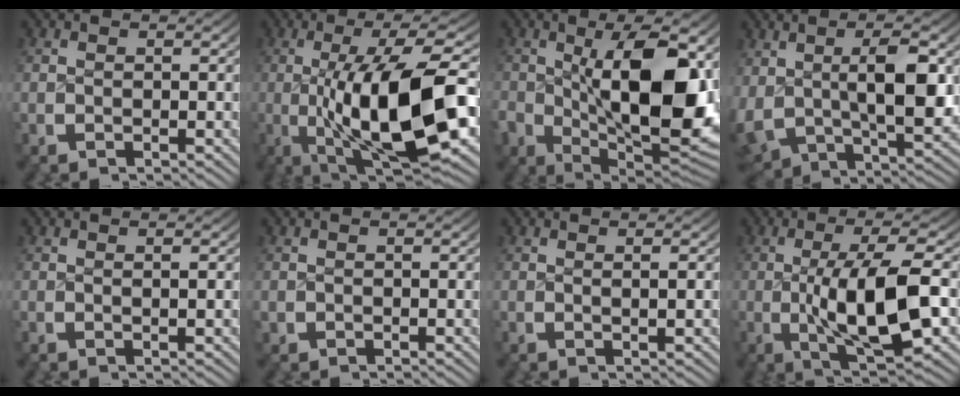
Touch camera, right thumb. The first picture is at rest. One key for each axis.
{"total": 16.1, "fx": -2.1, "fy": 7.0, "fz": 14.3, "tx": -0.262, "ty": -0.031, "tz": -0.014}
{"total": 15.6, "fx": -1.1, "fy": 8.6, "fz": 12.9, "tx": -0.224, "ty": -0.049, "tz": 0.016}
{"total": 8.6, "fx": 0.4, "fy": 5.2, "fz": 6.8, "tx": -0.140, "ty": -0.020, "tz": 0.026}
{"total": 0.5, "fx": 0.2, "fy": 0.0, "fz": 0.5, "tx": -0.008, "ty": 0.000, "tz": 0.005}
{"total": 0.7, "fx": -0.1, "fy": 0.6, "fz": 0.1, "tx": -0.003, "ty": -0.007, "tz": 0.001}
{"total": 0.8, "fx": 0.2, "fy": 0.0, "fz": 0.8, "tx": -0.013, "ty": 0.001, "tz": 0.005}
{"total": 10.4, "fx": -1.1, "fy": 4.3, "fz": 9.4, "tx": -0.185, "ty": -0.025, "tz": -0.004}